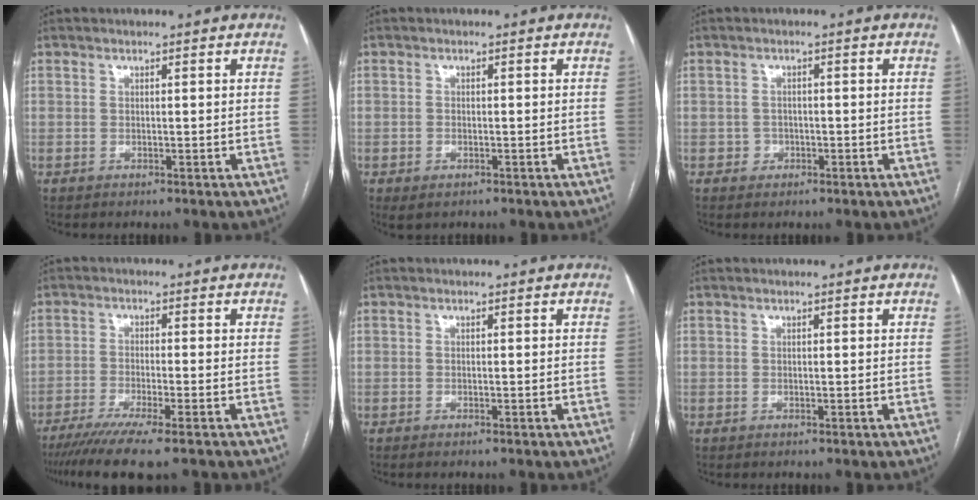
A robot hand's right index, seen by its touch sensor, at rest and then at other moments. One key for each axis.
{"total": 1.9, "fx": -1.0, "fy": 1.1, "fz": 1.1, "tx": -0.023, "ty": -0.002, "tz": -0.007}
{"total": 1.5, "fx": -0.7, "fy": 1.3, "fz": 0.2, "tx": 0.002, "ty": 0.007, "tz": -0.011}
{"total": 9.7, "fx": -7.3, "fy": 0.0, "fz": 6.3, "tx": -0.097, "ty": -0.023, "tz": -0.115}
{"total": 0.9, "fx": -0.7, "fy": -0.1, "fz": 0.5, "tx": -0.012, "ty": -0.002, "tz": -0.010}
{"total": 0.0}